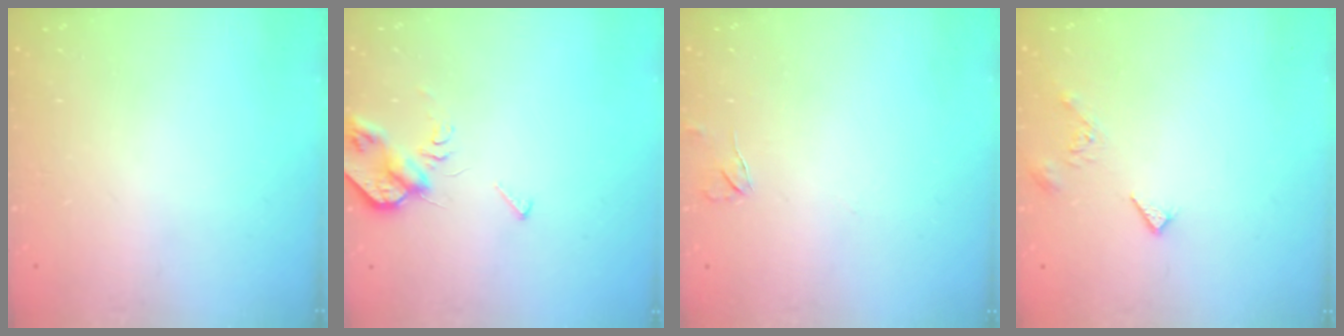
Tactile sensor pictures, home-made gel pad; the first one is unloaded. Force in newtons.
{"total": 6.7, "press": 6.6, "slide": 1.1}
{"total": 3.0, "press": 3.0, "slide": 0.4}
{"total": 3.0, "press": 2.9, "slide": 0.4}